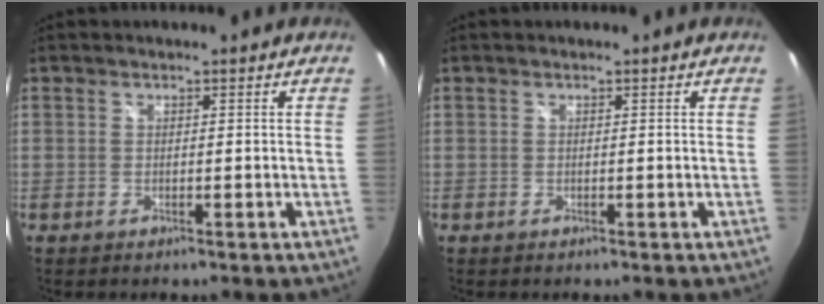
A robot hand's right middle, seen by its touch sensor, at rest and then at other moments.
{"total": 0.0}